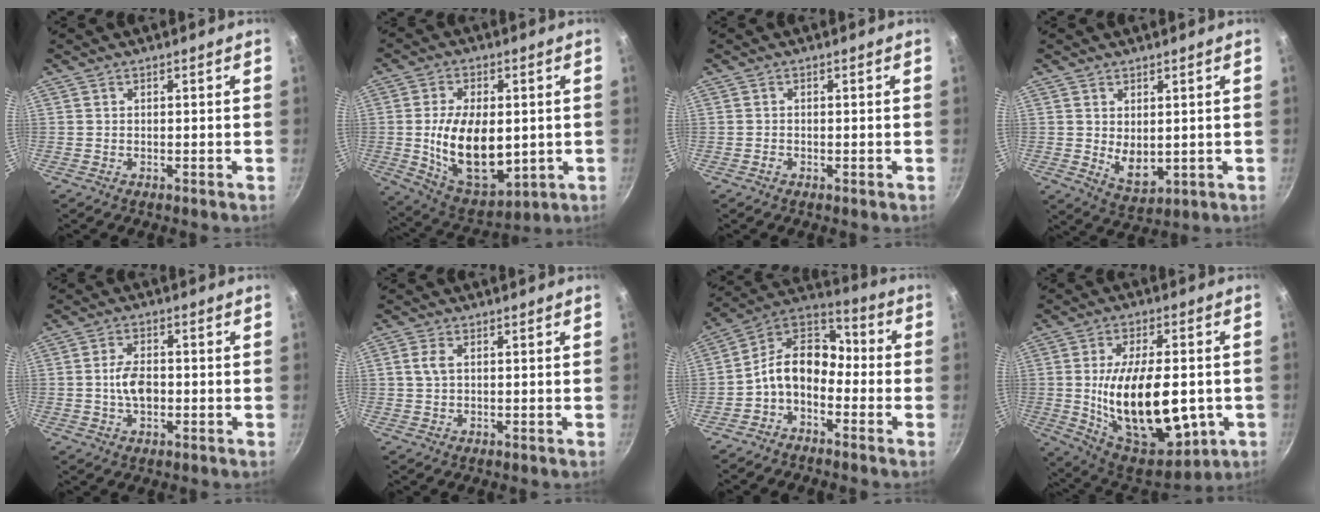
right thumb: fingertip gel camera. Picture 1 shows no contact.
{"total": 17.9, "force": [-0.5, 10.5, 14.4], "torque": [-0.226, -0.019, 0.008]}
{"total": 0.6, "force": [-0.3, 0.4, 0.3], "torque": [-0.005, 0.002, -0.009]}
{"total": 5.9, "force": [0.7, 3.7, 4.6], "torque": [-0.063, -0.020, 0.025]}
{"total": 5.9, "force": [-0.7, 3.5, 4.7], "torque": [-0.078, 0.010, -0.014]}
{"total": 2.9, "force": [0.7, 1.8, 2.1], "torque": [-0.044, 0.004, 0.011]}
{"total": 12.1, "force": [-3.5, 8.4, 8.0], "torque": [-0.114, 0.066, -0.095]}
{"total": 24.4, "force": [-2.7, 12.5, 20.8], "torque": [-0.322, -0.006, -0.023]}